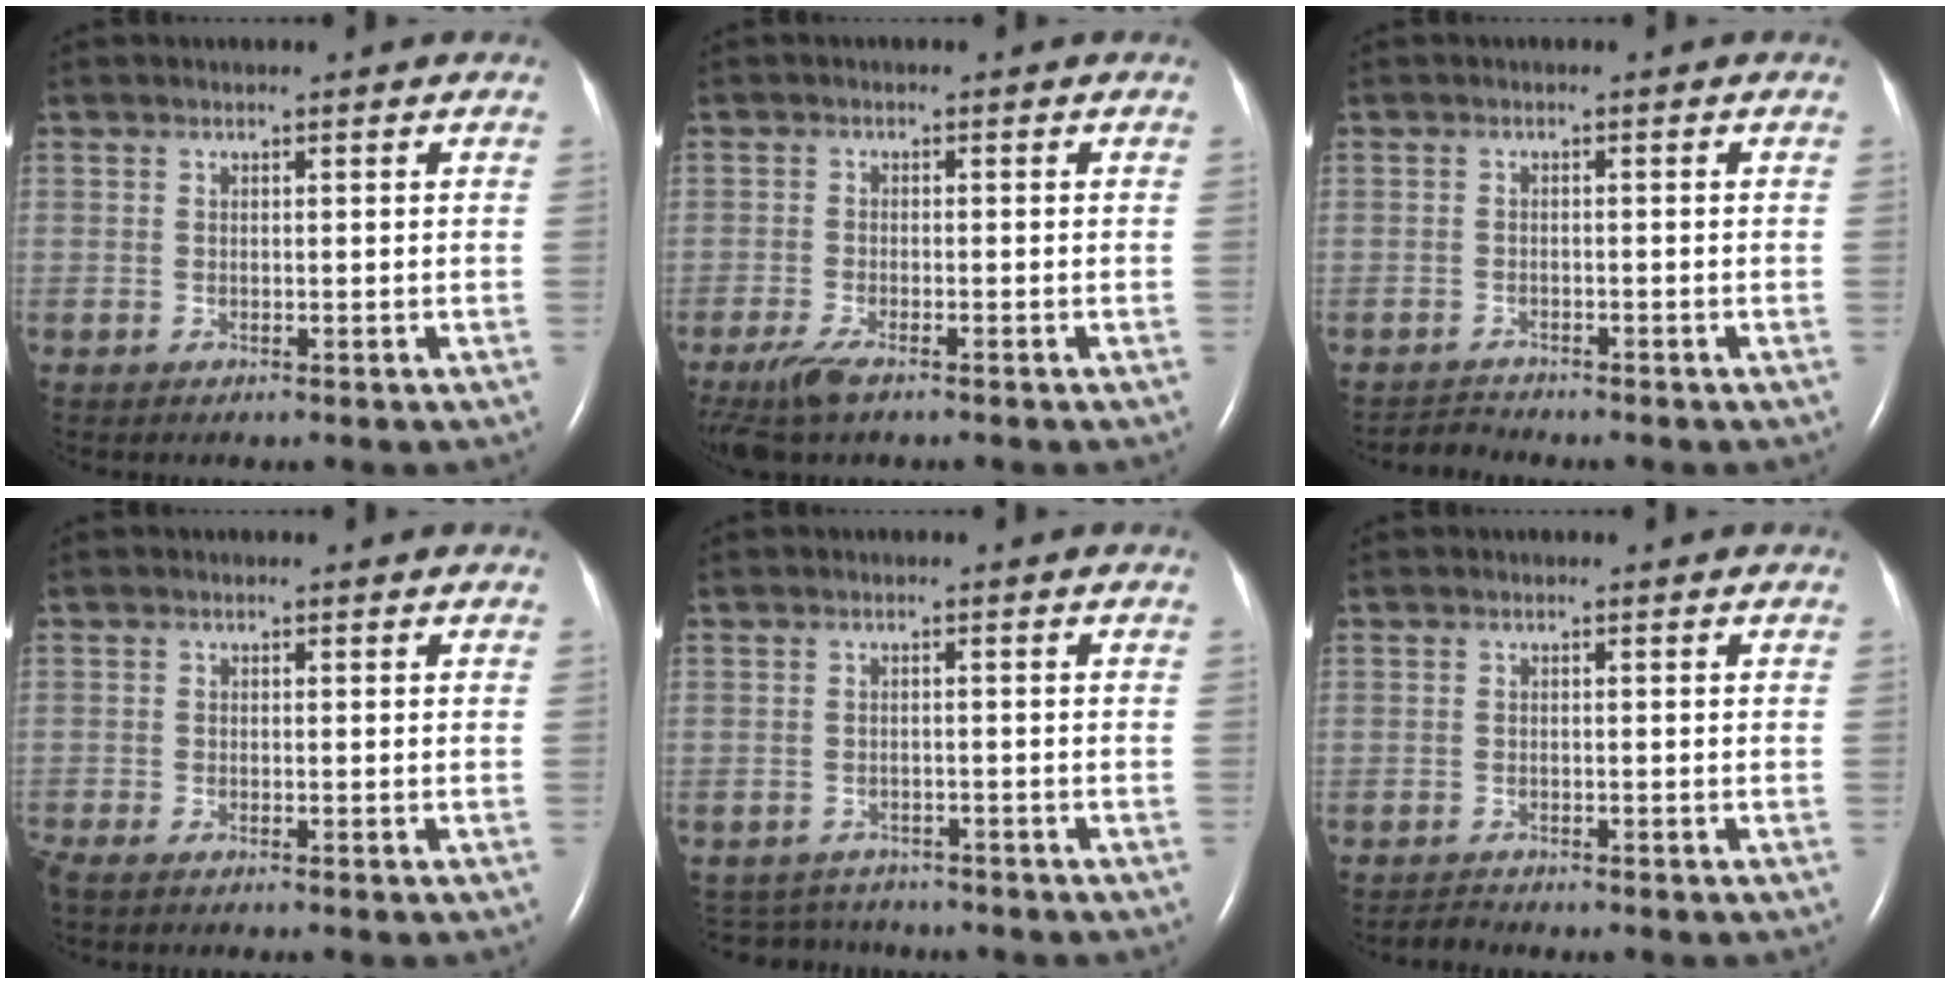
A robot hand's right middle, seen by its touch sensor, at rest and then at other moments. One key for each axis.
{"total": 5.4, "fx": -3.9, "fy": 1.2, "fz": 3.5, "tx": -0.079, "ty": -0.015, "tz": -0.069}
{"total": 1.8, "fx": -1.7, "fy": -0.1, "fz": -0.7, "tx": 0.011, "ty": -0.012, "tz": -0.029}
{"total": 2.6, "fx": -2.3, "fy": 0.2, "fz": 1.3, "tx": -0.027, "ty": -0.008, "tz": -0.042}
{"total": 5.4, "fx": -5.1, "fy": 1.6, "fz": -0.3, "tx": -0.002, "ty": 0.008, "tz": -0.072}
{"total": 1.2, "fx": -1.2, "fy": -0.1, "fz": -0.3, "tx": 0.001, "ty": -0.008, "tz": -0.020}